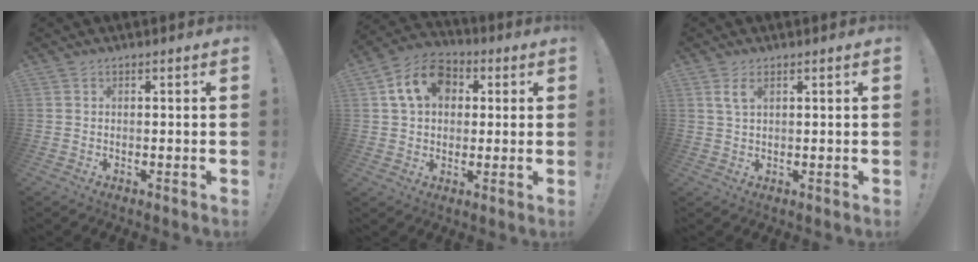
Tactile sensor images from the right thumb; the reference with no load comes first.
{"total": 13.7, "force": [4.4, 10.4, 7.8], "torque": [-0.123, 0.002, 0.090]}
{"total": 3.7, "force": [1.7, 1.6, 2.9], "torque": [-0.052, 0.000, 0.030]}